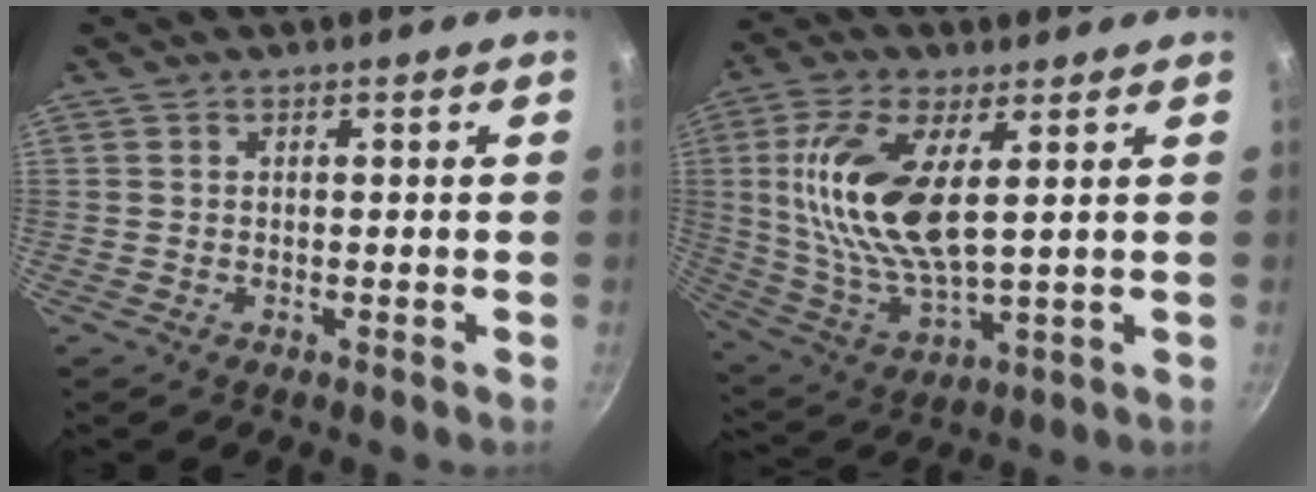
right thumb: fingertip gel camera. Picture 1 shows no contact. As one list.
[{"total": 16.9, "force": [3.8, 7.2, 14.8], "torque": [-0.298, -0.015, 0.079]}]